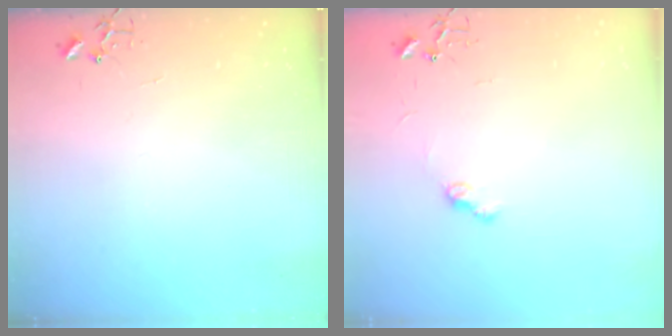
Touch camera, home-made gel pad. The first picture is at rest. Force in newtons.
{"total": 6.9, "press": 6.9, "slide": 0.7}